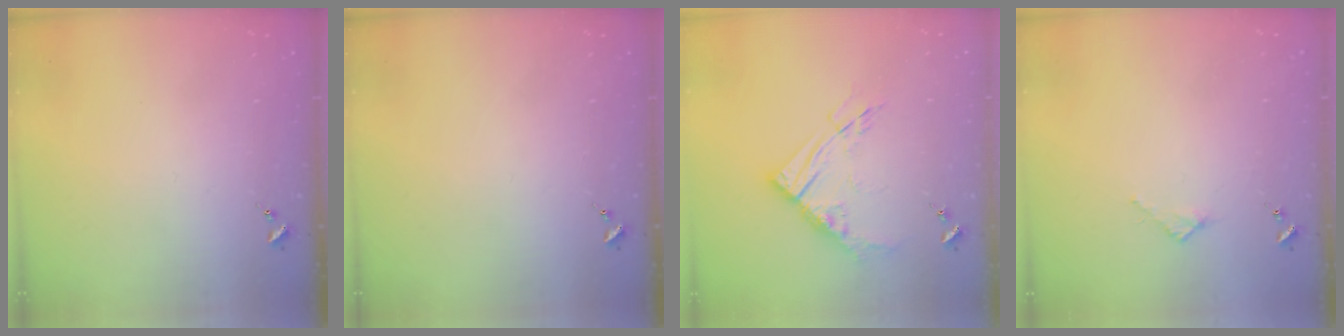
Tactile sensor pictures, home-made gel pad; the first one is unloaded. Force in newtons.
{"total": 0.0}
{"total": 12.7, "press": 12.6, "slide": 1.3}
{"total": 2.4, "press": 2.3, "slide": 0.3}